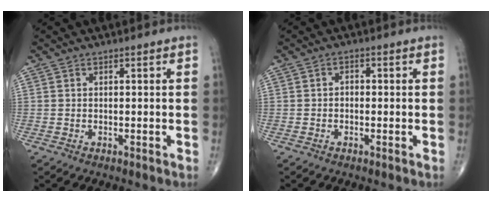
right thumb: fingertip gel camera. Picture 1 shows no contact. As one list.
[{"total": 1.2, "force": [0.0, 0.9, 0.9], "torque": [-0.010, 0.006, -0.004]}]